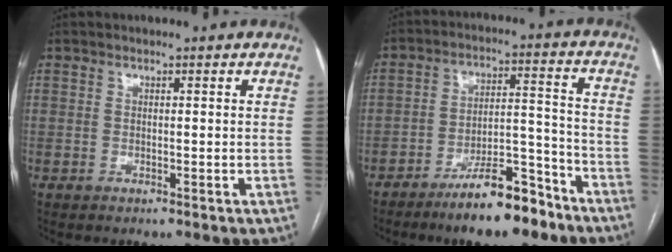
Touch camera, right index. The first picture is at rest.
{"total": 11.8, "force": [-8.9, 3.0, 7.2], "torque": [-0.107, 0.024, -0.148]}